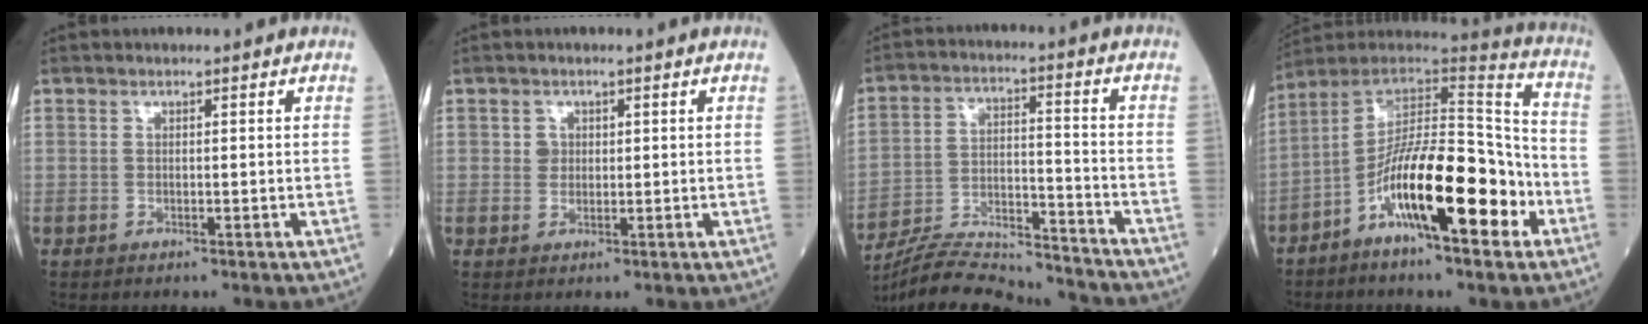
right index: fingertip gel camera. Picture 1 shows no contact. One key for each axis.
{"total": 1.6, "fx": 0.4, "fy": 1.5, "fz": 0.4, "tx": -0.003, "ty": 0.003, "tz": 0.008}
{"total": 19.0, "fx": -18.2, "fy": 1.5, "fz": 5.2, "tx": -0.117, "ty": 0.001, "tz": -0.285}
{"total": 18.3, "fx": -7.4, "fy": 4.1, "fz": 16.3, "tx": -0.279, "ty": 0.011, "tz": -0.121}